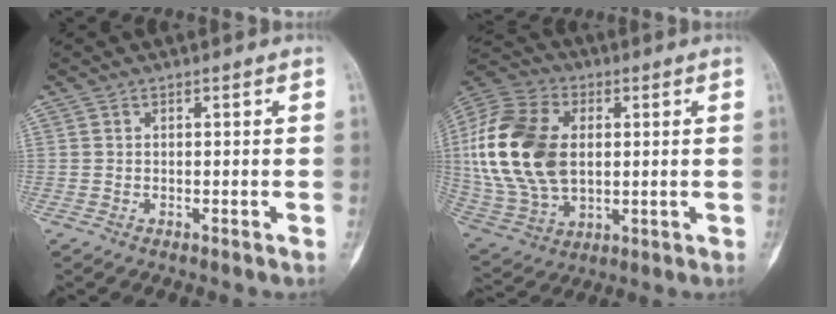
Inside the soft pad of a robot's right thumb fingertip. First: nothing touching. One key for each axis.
{"total": 21.6, "fx": 2.1, "fy": 14.2, "fz": 16.1, "tx": -0.325, "ty": -0.001, "tz": 0.046}